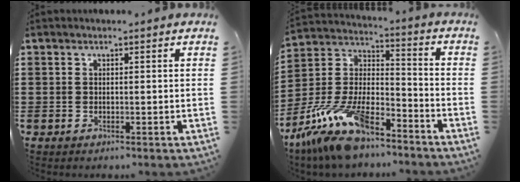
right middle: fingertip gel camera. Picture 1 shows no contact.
{"total": 13.9, "force": [-10.9, 4.1, 7.6], "torque": [-0.168, 0.022, -0.212]}